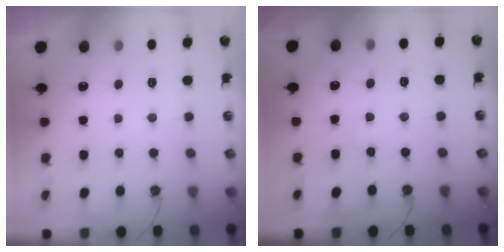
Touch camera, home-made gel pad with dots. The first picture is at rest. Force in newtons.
{"total": 1.5, "press": 1.5, "slide": 0.3}